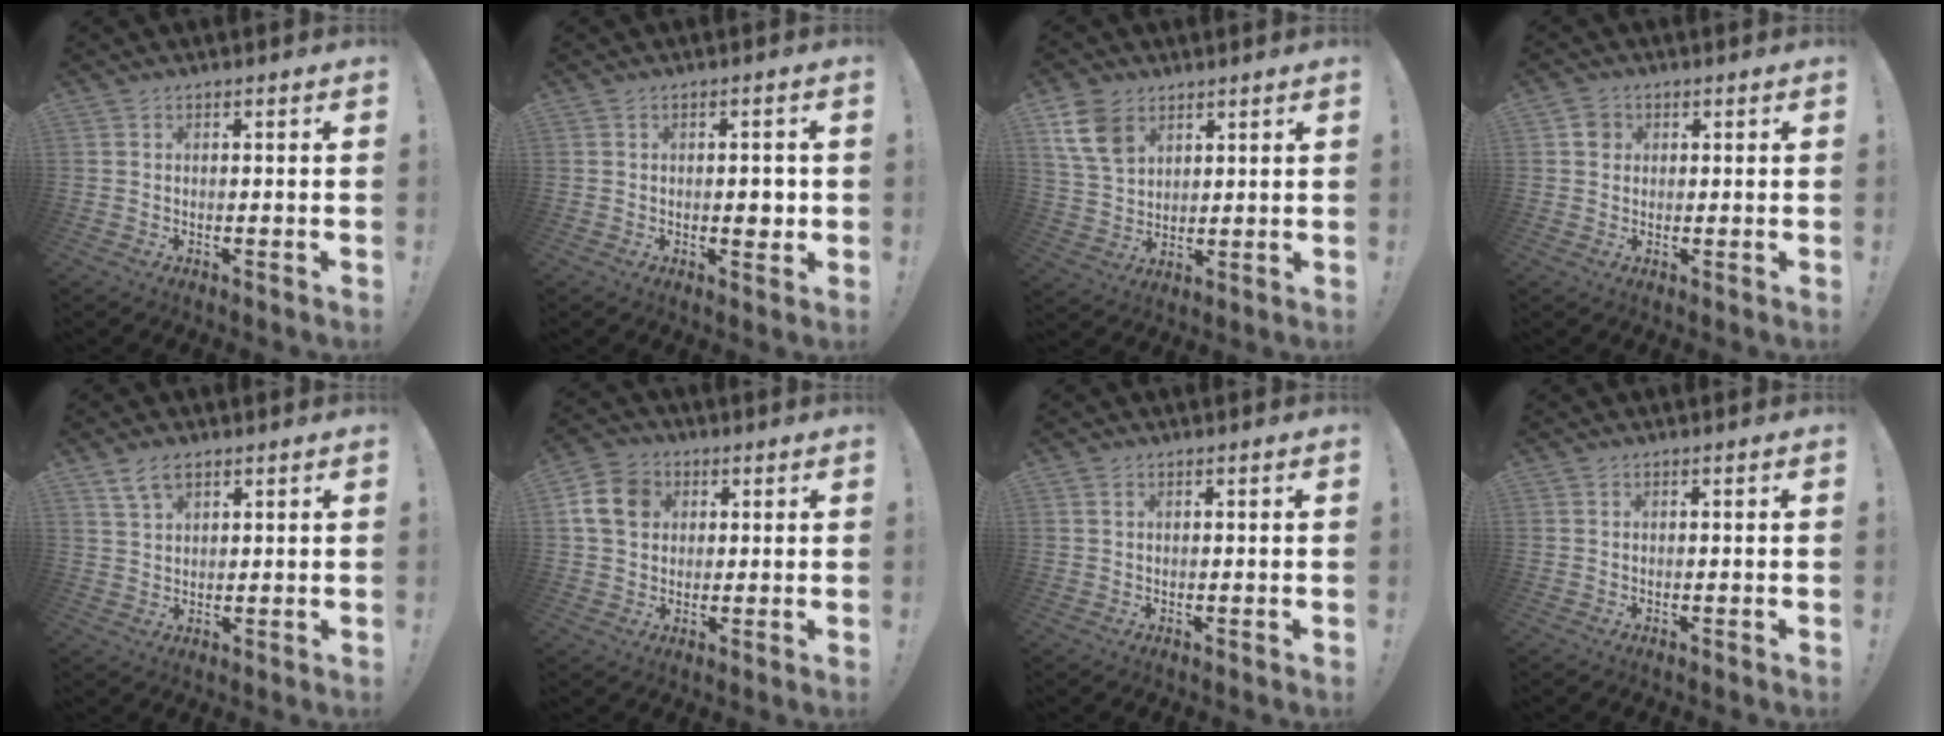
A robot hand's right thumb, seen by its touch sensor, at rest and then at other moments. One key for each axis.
{"total": 3.4, "fx": -0.2, "fy": 1.9, "fz": 2.8, "tx": -0.028, "ty": -0.002, "tz": -0.008}
{"total": 11.1, "fx": 6.0, "fy": 7.4, "fz": 5.6, "tx": -0.107, "ty": -0.020, "tz": 0.121}
{"total": 3.4, "fx": 0.8, "fy": 3.1, "fz": 1.1, "tx": -0.004, "ty": 0.003, "tz": 0.013}
{"total": 5.3, "fx": 3.4, "fy": 2.8, "fz": 2.9, "tx": -0.048, "ty": -0.012, "tz": 0.065}
{"total": 10.8, "fx": 3.1, "fy": 8.8, "fz": 5.4, "tx": -0.094, "ty": 0.002, "tz": 0.066}
{"total": 0.7, "fx": 0.5, "fy": 0.3, "fz": 0.5, "tx": -0.009, "ty": 0.001, "tz": 0.009}
{"total": 0.0}